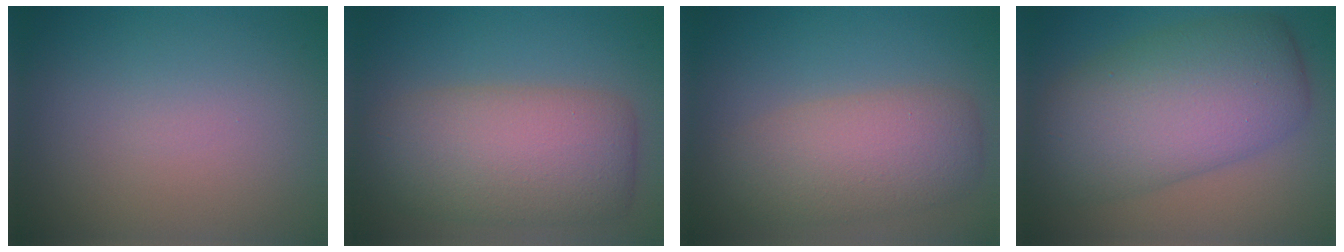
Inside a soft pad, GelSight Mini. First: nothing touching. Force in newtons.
{"total": 8.0, "press": 8.0, "slide": 0.5}
{"total": 5.6, "press": 5.6, "slide": 0.3}
{"total": 9.4, "press": 9.4, "slide": 0.1}